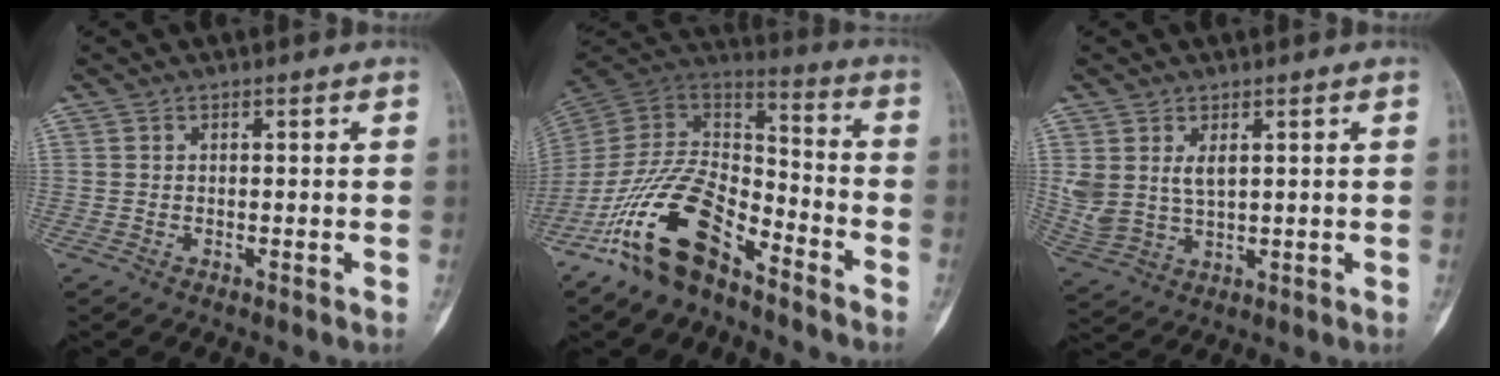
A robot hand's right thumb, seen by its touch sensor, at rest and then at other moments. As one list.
[{"total": 18.4, "force": [-11.6, 8.2, 11.8], "torque": [-0.205, 0.086, -0.219]}, {"total": 6.5, "force": [2.1, 3.8, 4.8], "torque": [-0.102, -0.007, 0.057]}]